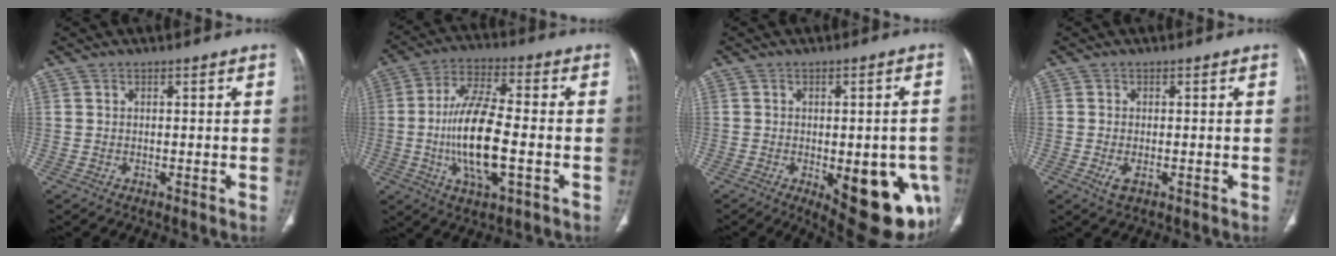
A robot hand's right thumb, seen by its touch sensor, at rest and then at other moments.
{"total": 15.1, "force": [-2.7, 5.2, 13.9], "torque": [-0.269, 0.011, -0.051]}
{"total": 17.7, "force": [-5.9, 7.4, 15.0], "torque": [-0.127, 0.002, -0.052]}
{"total": 2.2, "force": [-0.8, 1.1, 1.7], "torque": [-0.038, -0.004, -0.014]}